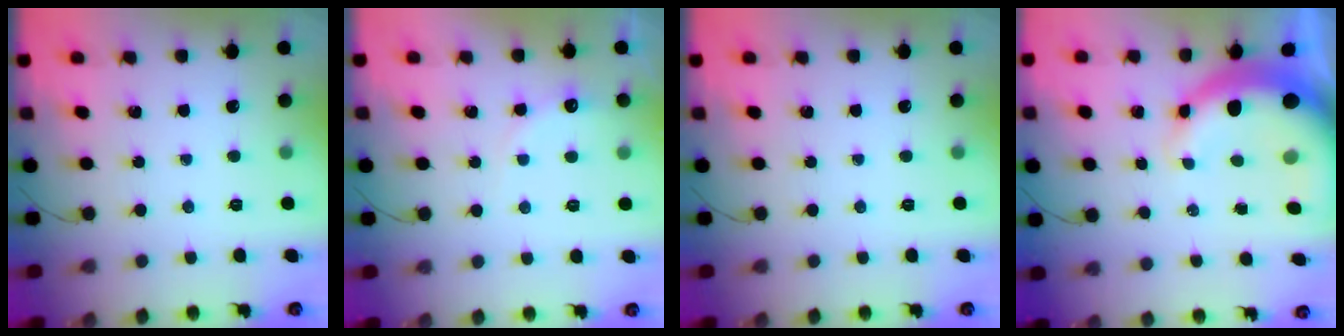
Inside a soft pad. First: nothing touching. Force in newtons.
{"total": 7.9, "press": 7.8, "slide": 1.4}
{"total": 0.0}
{"total": 13.5, "press": 13.2, "slide": 2.8}